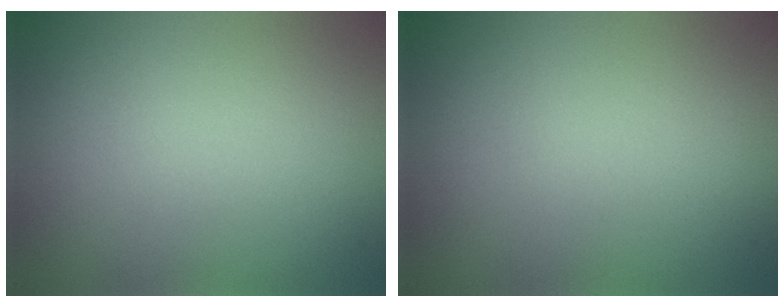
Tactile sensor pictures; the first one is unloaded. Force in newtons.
{"total": 0.0}